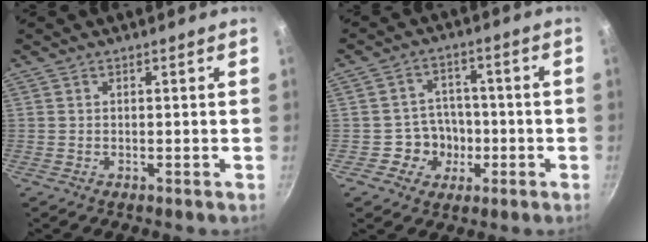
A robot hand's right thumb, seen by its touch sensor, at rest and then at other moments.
{"total": 7.1, "force": [-2.1, 6.5, 1.8], "torque": [0.013, 0.028, -0.037]}